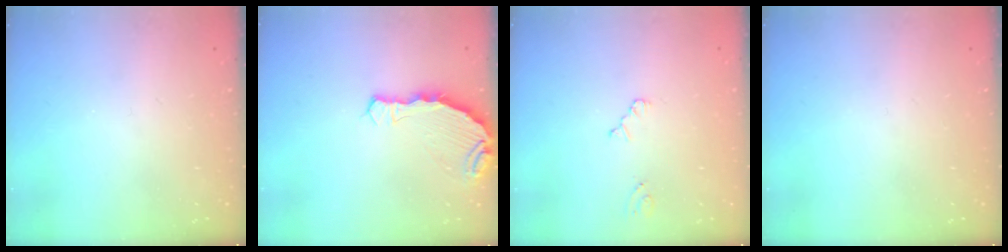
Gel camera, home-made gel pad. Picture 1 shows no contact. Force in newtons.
{"total": 7.9, "press": 6.2, "slide": 4.9}
{"total": 2.2, "press": 2.2, "slide": 0.4}
{"total": 0.0}